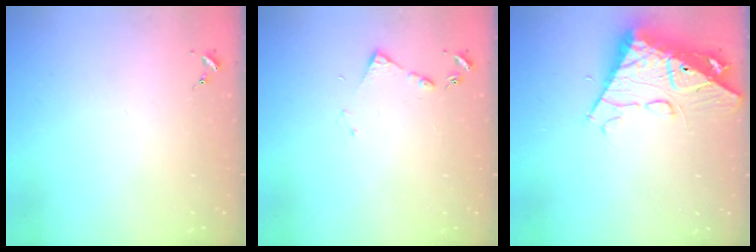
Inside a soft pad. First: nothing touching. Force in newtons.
{"total": 4.6, "press": 4.5, "slide": 0.5}
{"total": 15.0, "press": 14.9, "slide": 1.8}